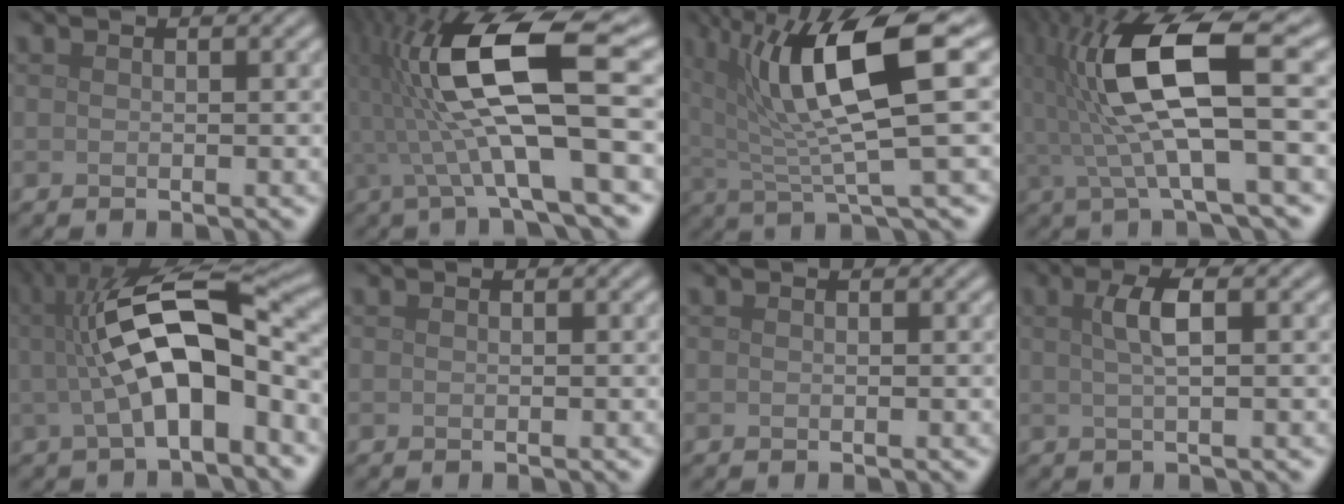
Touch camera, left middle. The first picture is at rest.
{"total": 12.8, "force": [0.6, 3.1, 12.3], "torque": [-0.230, 0.019, 0.007]}
{"total": 10.1, "force": [3.4, 2.5, 9.2], "torque": [-0.148, 0.004, 0.061]}
{"total": 10.9, "force": [0.9, 2.9, 10.4], "torque": [-0.206, 0.013, 0.017]}
{"total": 10.7, "force": [0.1, 3.9, 9.9], "torque": [-0.165, 0.020, -0.003]}
{"total": 0.0}
{"total": 0.0}
{"total": 2.8, "force": [0.7, 0.7, 2.6], "torque": [-0.043, 0.007, 0.009]}